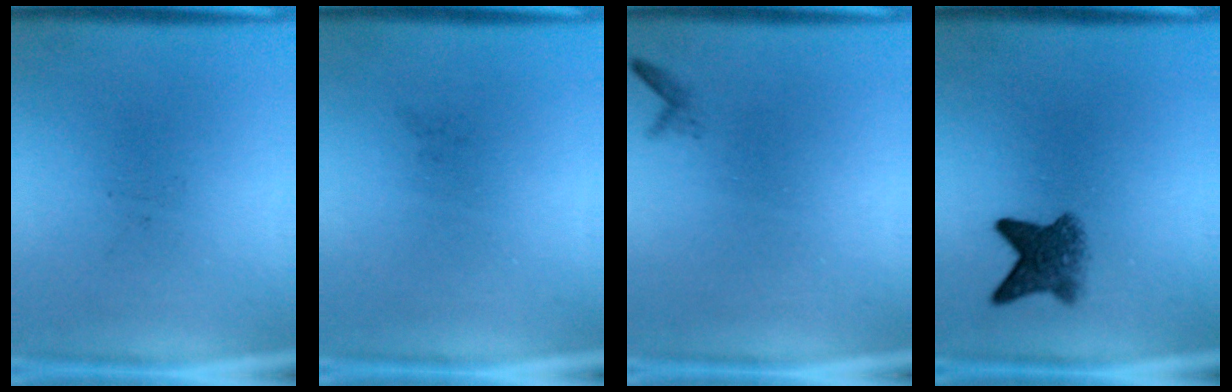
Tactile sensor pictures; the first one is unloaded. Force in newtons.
{"total": 0.0}
{"total": 0.6}
{"total": 4.8}